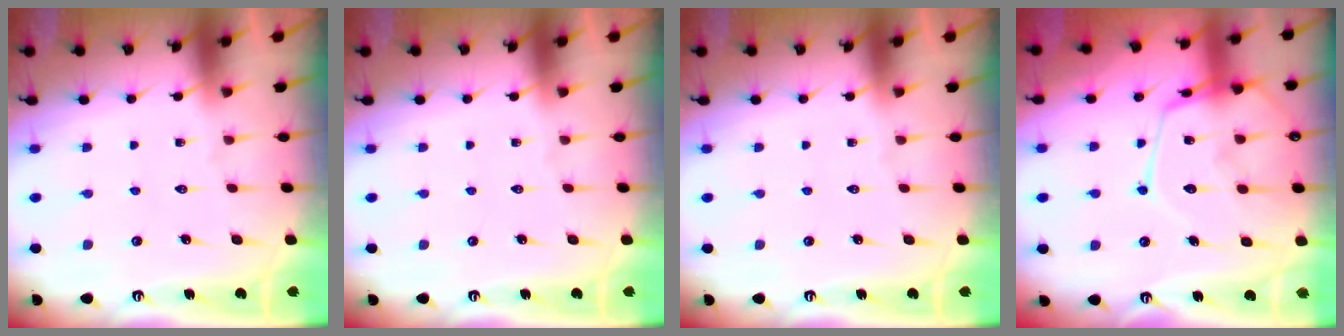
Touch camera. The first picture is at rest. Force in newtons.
{"total": 0.0}
{"total": 0.0}
{"total": 15.0, "press": 15.0, "slide": 1.4}